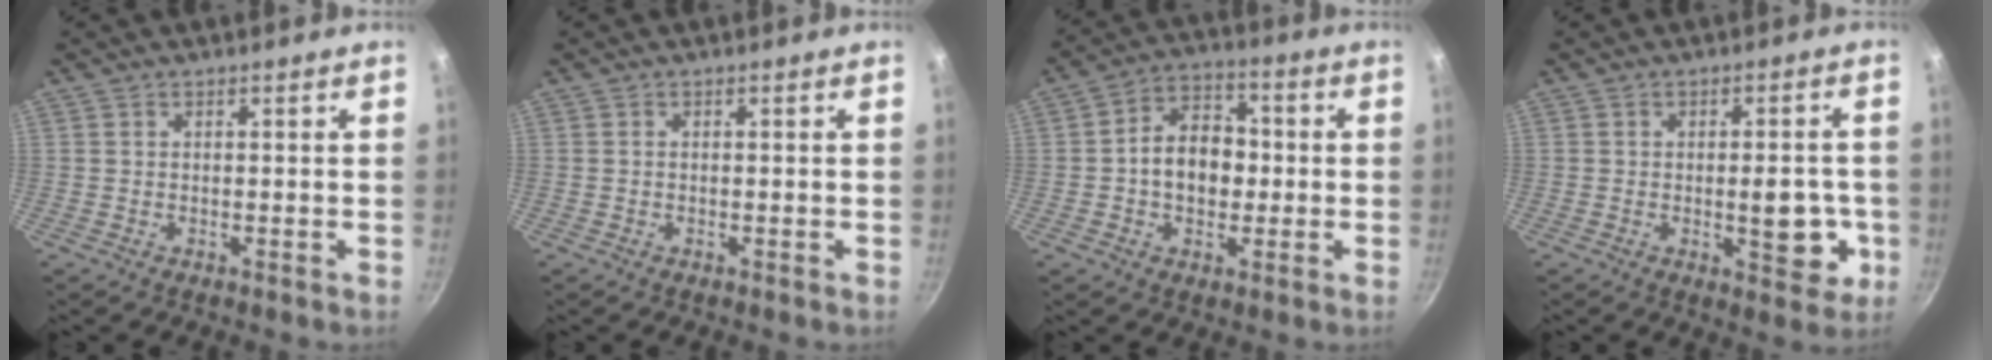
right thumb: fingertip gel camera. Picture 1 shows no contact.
{"total": 0.0}
{"total": 10.5, "force": [-0.6, 7.7, 7.1], "torque": [-0.074, 0.023, -0.021]}
{"total": 8.9, "force": [-1.8, 4.1, 7.7], "torque": [-0.072, 0.004, -0.020]}